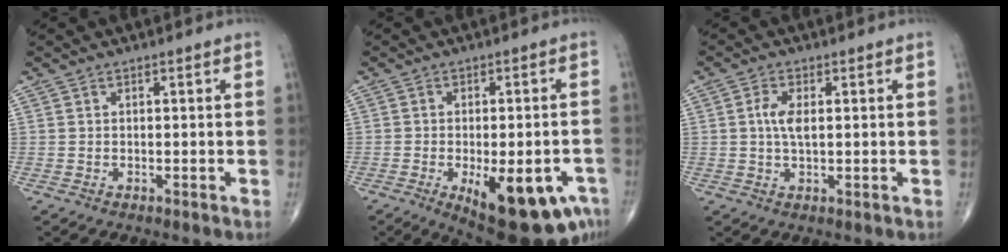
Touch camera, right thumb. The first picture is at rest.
{"total": 17.6, "force": [-7.6, 7.1, 14.2], "torque": [-0.143, 0.009, -0.088]}
{"total": 5.0, "force": [0.6, 2.3, 4.4], "torque": [-0.096, 0.001, 0.008]}